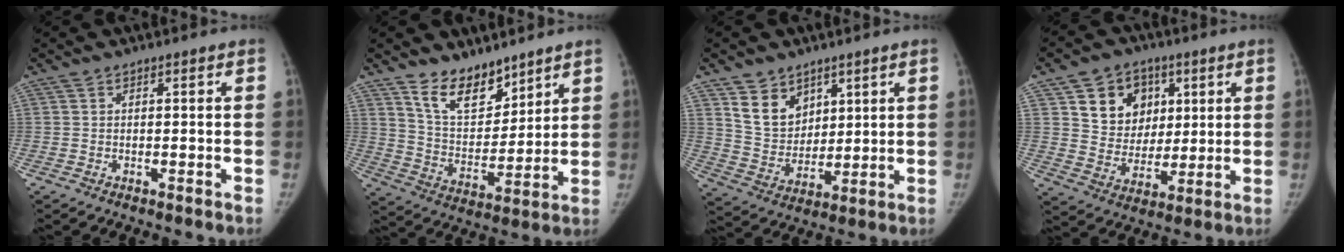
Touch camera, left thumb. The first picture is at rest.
{"total": 11.6, "force": [8.6, 5.9, 5.0], "torque": [-0.049, -0.070, 0.165]}
{"total": 9.8, "force": [5.6, 7.1, 3.8], "torque": [-0.035, -0.043, 0.116]}
{"total": 12.8, "force": [5.1, 10.5, 5.2], "torque": [-0.039, -0.017, 0.091]}